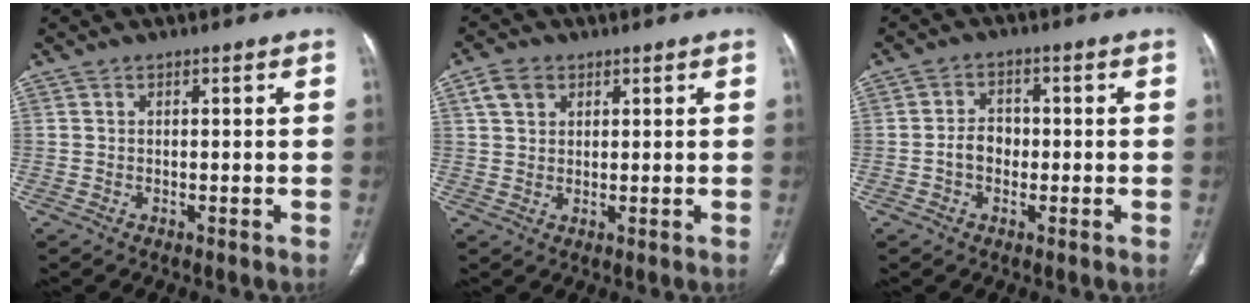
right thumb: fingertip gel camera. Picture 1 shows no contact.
{"total": 4.3, "force": [2.0, 3.2, 2.1], "torque": [-0.031, -0.001, 0.041]}
{"total": 4.0, "force": [-0.8, 3.1, 2.4], "torque": [-0.028, 0.015, -0.021]}